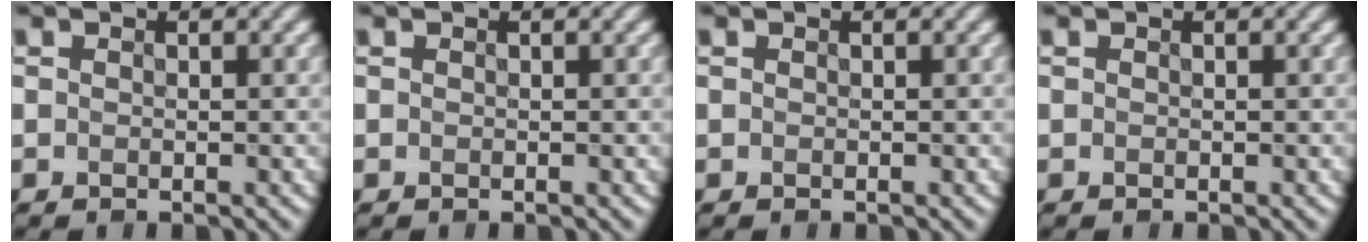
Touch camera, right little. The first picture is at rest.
{"total": 0.0}
{"total": 0.0}
{"total": 0.0}